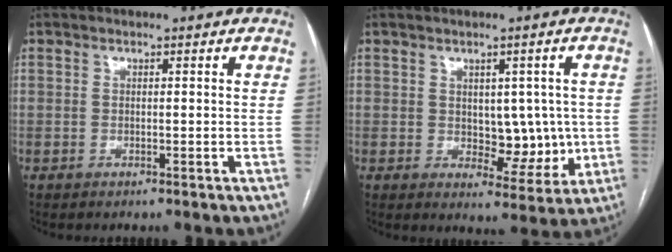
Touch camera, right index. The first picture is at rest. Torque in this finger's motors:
{"motor_torque": [0.15, 0.17, 0.12, 0.02]}